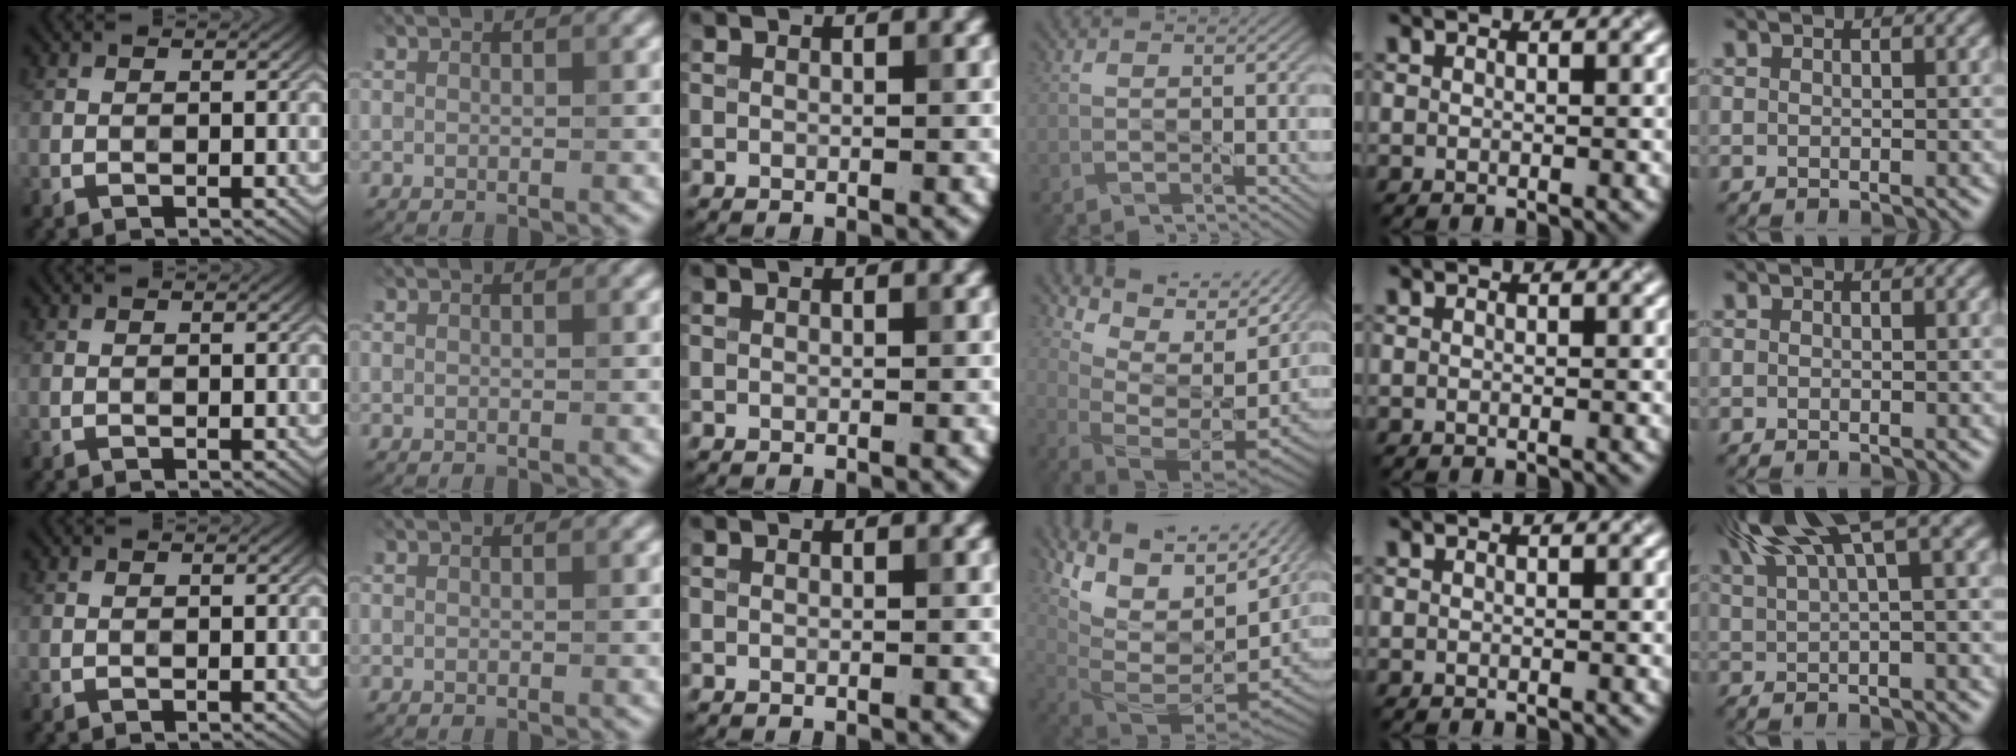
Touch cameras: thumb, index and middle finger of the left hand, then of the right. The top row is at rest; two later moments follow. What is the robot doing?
{"motion": "squeeze", "object": "sponge"}